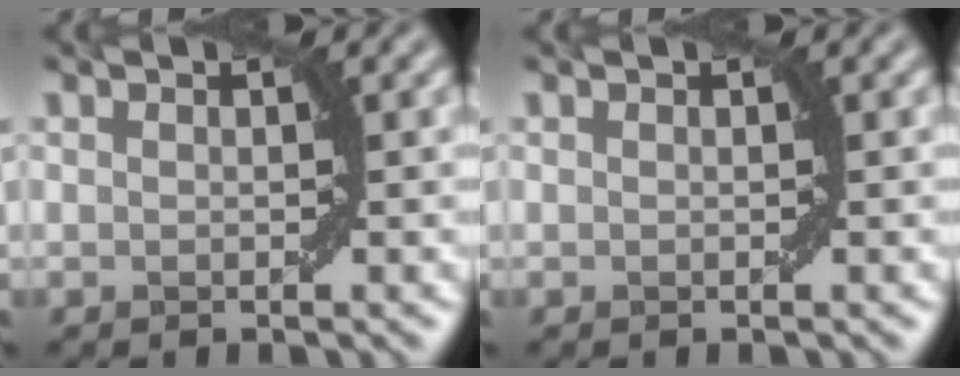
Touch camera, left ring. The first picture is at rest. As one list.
[{"total": 0.0}]